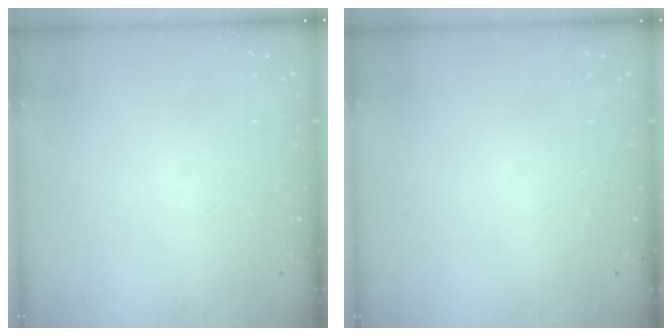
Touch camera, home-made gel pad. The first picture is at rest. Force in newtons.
{"total": 0.0}